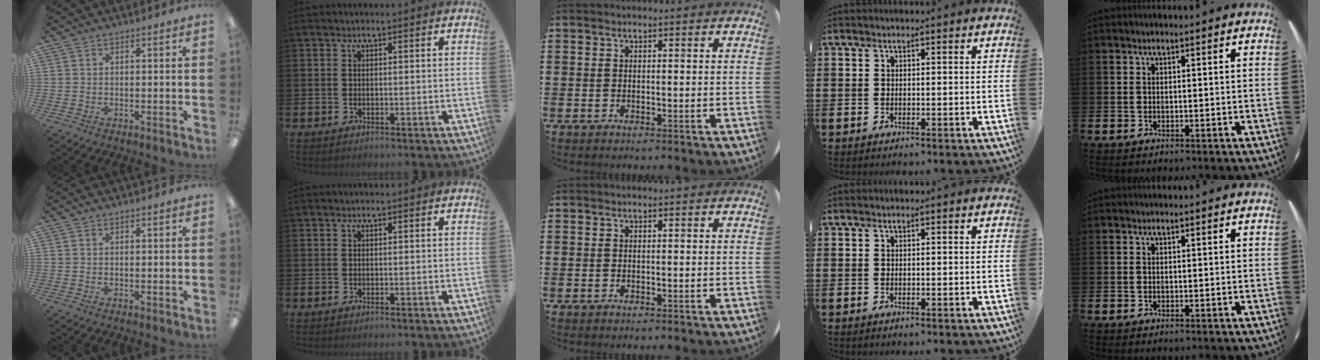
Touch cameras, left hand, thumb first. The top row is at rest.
{}